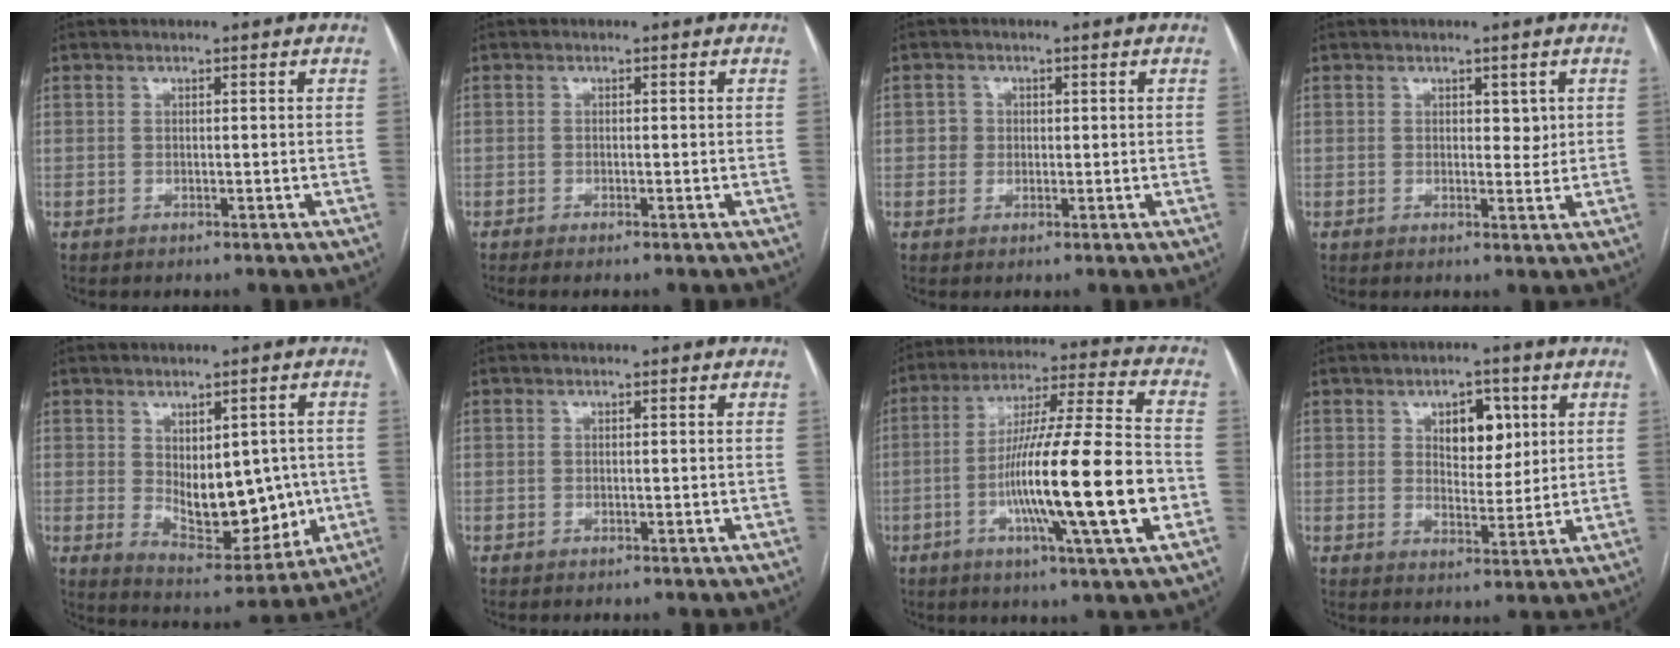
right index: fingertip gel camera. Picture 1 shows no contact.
{"total": 1.3, "force": [-1.1, -0.1, 0.8], "torque": [-0.010, -0.001, -0.017]}
{"total": 2.0, "force": [0.2, 2.0, 0.3], "torque": [0.001, 0.004, 0.002]}
{"total": 2.2, "force": [0.8, 1.3, 1.6], "torque": [-0.015, -0.003, 0.010]}
{"total": 11.6, "force": [-0.1, 6.1, 9.9], "torque": [-0.145, -0.002, 0.023]}
{"total": 0.0}
{"total": 19.6, "force": [-4.8, 0.0, 19.0], "torque": [-0.321, -0.007, -0.085]}
{"total": 6.8, "force": [2.7, 3.6, 5.1], "torque": [-0.073, 0.005, 0.046]}